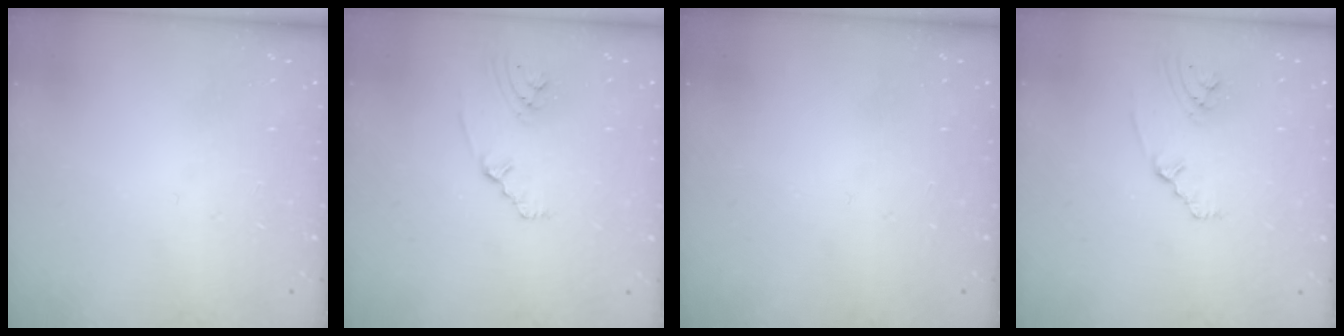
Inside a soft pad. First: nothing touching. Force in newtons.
{"total": 1.8, "press": 1.7, "slide": 0.7}
{"total": 0.0}
{"total": 1.8, "press": 1.7, "slide": 0.7}